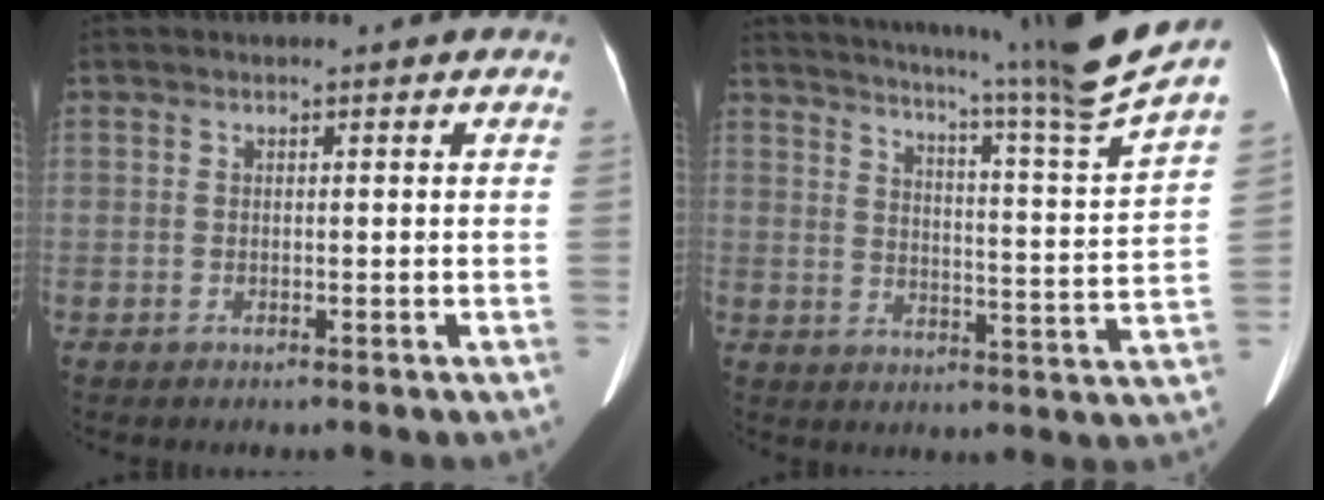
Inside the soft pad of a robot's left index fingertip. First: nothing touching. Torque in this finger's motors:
{"motor_torque": [-0.48, -1.66, 0.02, 0.03]}